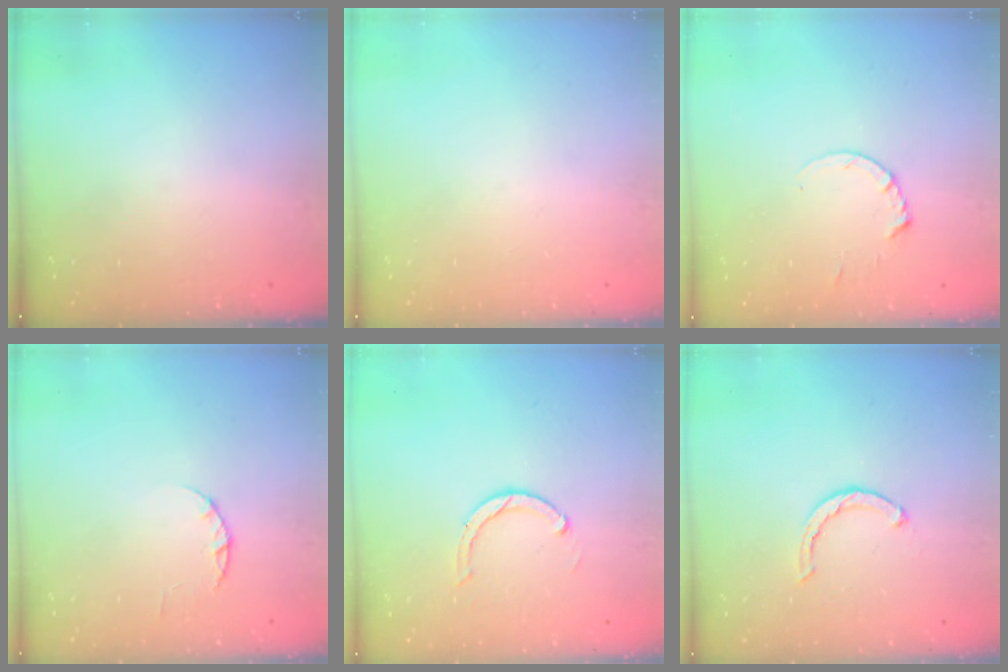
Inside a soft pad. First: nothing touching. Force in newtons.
{"total": 0.0}
{"total": 1.8, "press": 1.7, "slide": 0.2}
{"total": 2.4, "press": 2.3, "slide": 0.4}
{"total": 2.9, "press": 2.9, "slide": 0.4}
{"total": 2.7, "press": 2.7, "slide": 0.4}